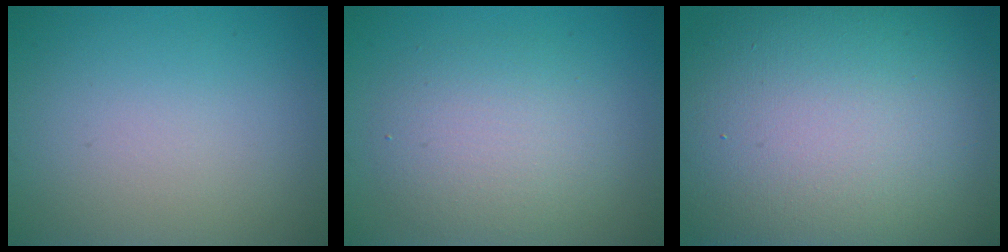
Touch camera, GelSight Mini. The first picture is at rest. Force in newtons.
{"total": 4.2, "press": 4.2, "slide": 0.0}
{"total": 19.4, "press": 19.4, "slide": 0.6}